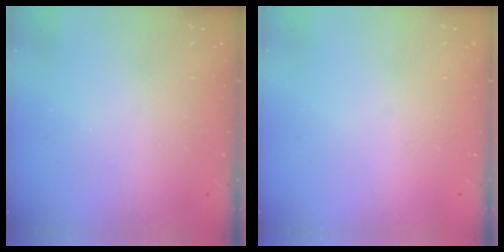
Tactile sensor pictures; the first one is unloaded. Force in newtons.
{"total": 0.0}